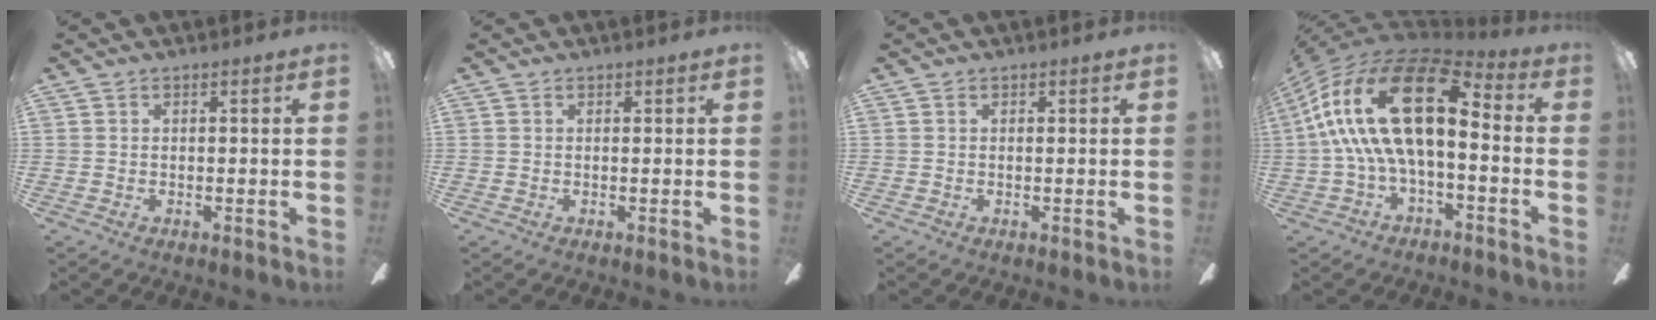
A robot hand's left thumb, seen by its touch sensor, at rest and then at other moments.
{"total": 0.0}
{"total": 0.0}
{"total": 22.8, "force": [5.0, 10.6, 19.5], "torque": [-0.385, -0.021, 0.086]}